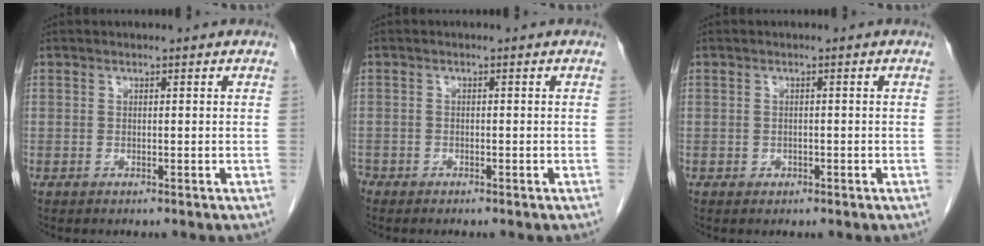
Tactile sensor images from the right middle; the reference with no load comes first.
{"total": 1.6, "force": [-1.4, 0.7, 0.3], "torque": [-0.008, 0.001, -0.025]}
{"total": 0.7, "force": [-0.3, 0.5, 0.2], "torque": [-0.006, 0.002, -0.003]}